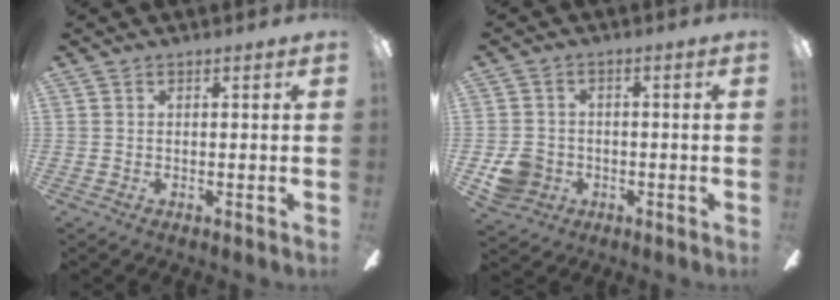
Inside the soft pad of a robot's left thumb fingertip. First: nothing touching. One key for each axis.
{"total": 6.4, "fx": -2.2, "fy": 5.6, "fz": 2.3, "tx": -0.037, "ty": 0.016, "tz": -0.038}